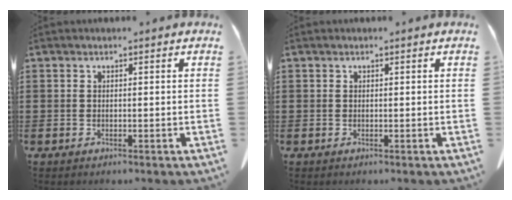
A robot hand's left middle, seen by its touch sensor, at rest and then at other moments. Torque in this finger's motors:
{"motor_torque": [-0.14, 0.34, -0.07, 0.00]}